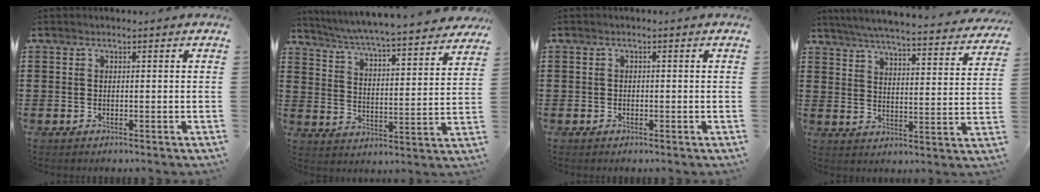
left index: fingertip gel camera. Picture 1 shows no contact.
{"total": 4.5, "force": [4.3, -0.6, 1.4], "torque": [-0.049, -0.039, 0.066]}
{"total": 0.6, "force": [-0.3, 0.5, 0.2], "torque": [-0.007, 0.000, -0.005]}
{"total": 5.3, "force": [5.0, -0.4, 1.7], "torque": [-0.056, -0.041, 0.083]}